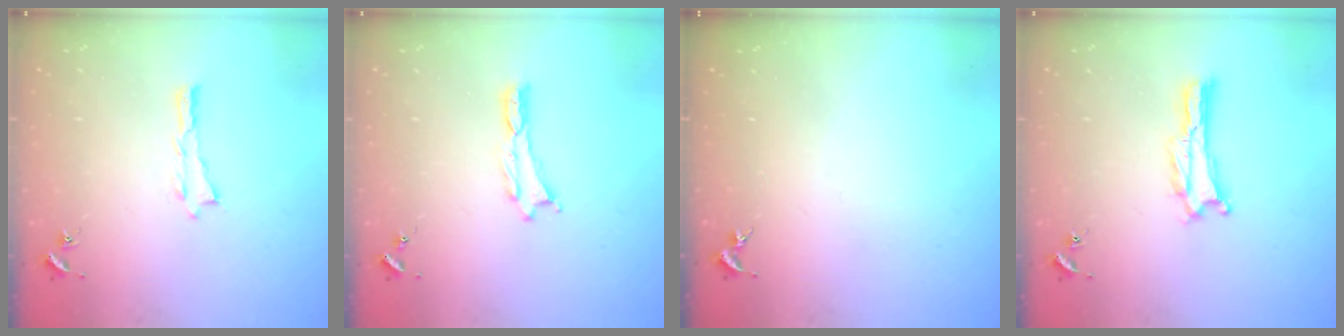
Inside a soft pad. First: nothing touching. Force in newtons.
{"total": 0.0}
{"total": 0.0}
{"total": 0.0}